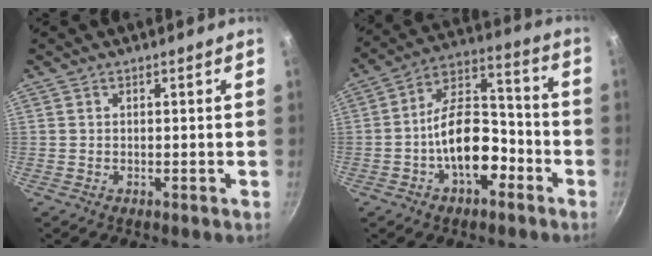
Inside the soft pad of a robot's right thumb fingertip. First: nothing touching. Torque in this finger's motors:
{"motor_torque": [2.43, 2.00, 1.62, -1.12, 0.61]}